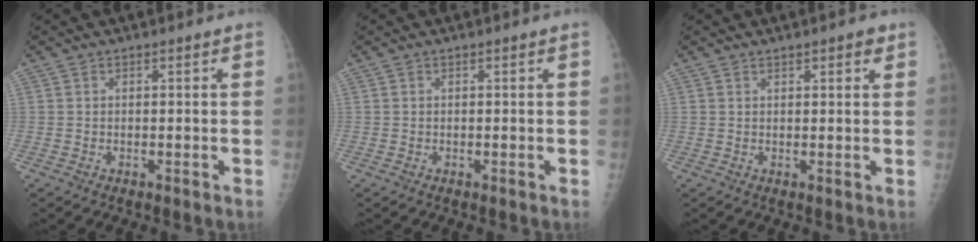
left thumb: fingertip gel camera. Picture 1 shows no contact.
{"total": 0.0}
{"total": 2.4, "force": [1.6, 0.9, 1.6], "torque": [-0.012, -0.006, 0.020]}